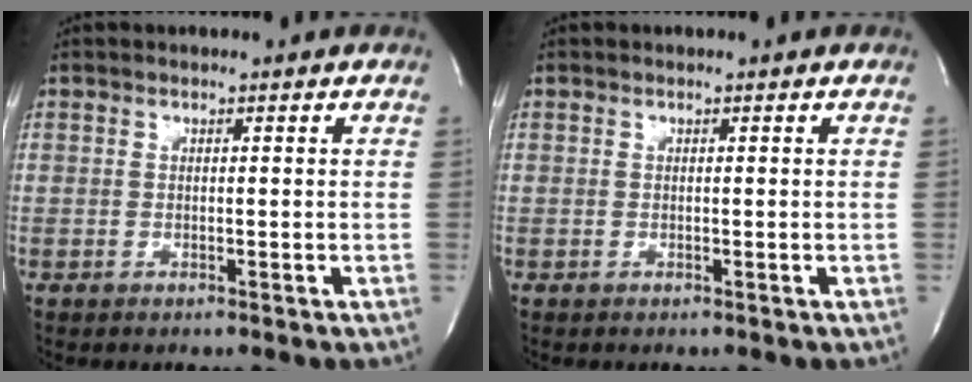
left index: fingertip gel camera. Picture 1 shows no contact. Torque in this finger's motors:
{"motor_torque": [0.00, 0.00, 0.00, 0.00]}